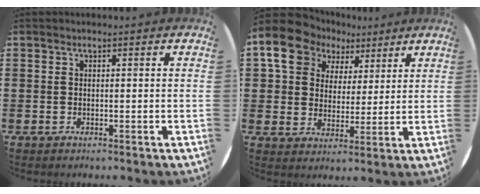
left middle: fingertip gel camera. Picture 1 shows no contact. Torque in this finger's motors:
{"motor_torque": [1.54, -0.60, 1.05, 0.21]}